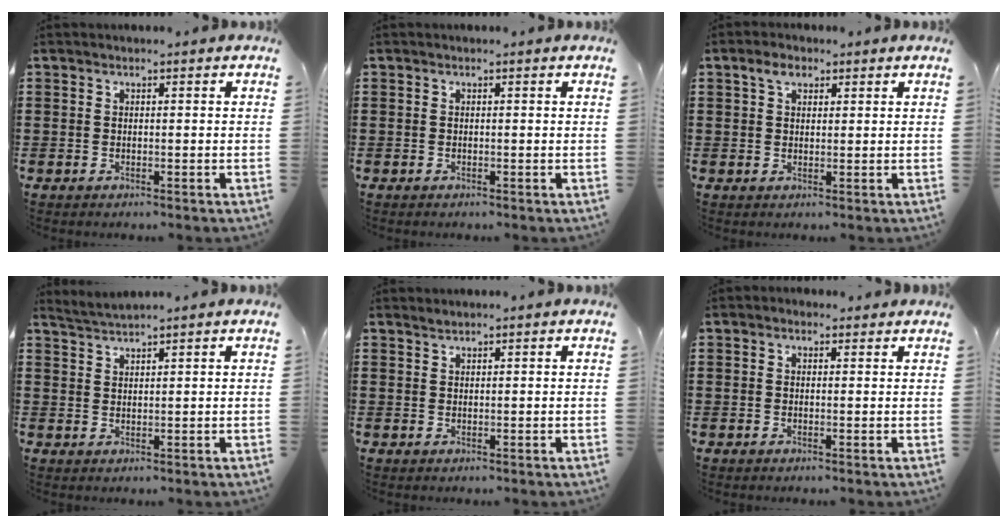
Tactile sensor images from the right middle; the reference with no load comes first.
{"total": 0.0}
{"total": 3.0, "force": [1.9, 1.6, 1.6], "torque": [-0.029, 0.004, 0.033]}
{"total": 2.2, "force": [2.1, -0.5, 0.1], "torque": [-0.008, 0.000, 0.041]}
{"total": 1.1, "force": [1.0, -0.2, 0.1], "torque": [-0.004, -0.001, 0.021]}
{"total": 0.9, "force": [0.9, 0.3, 0.1], "torque": [0.003, -0.002, 0.015]}